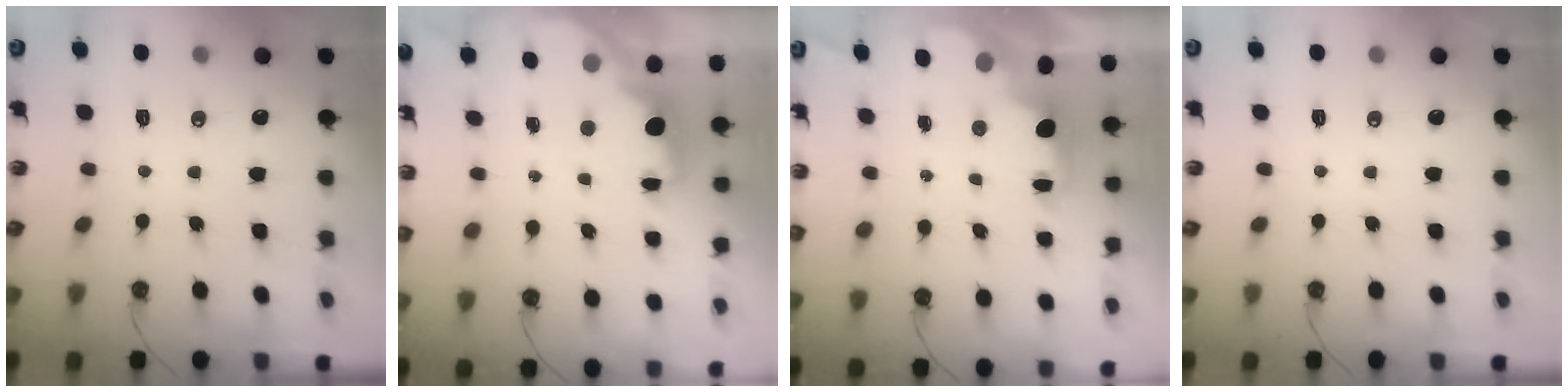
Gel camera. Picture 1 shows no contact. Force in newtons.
{"total": 2.3, "press": 2.1, "slide": 0.8}
{"total": 1.9, "press": 1.7, "slide": 0.7}
{"total": 0.0}